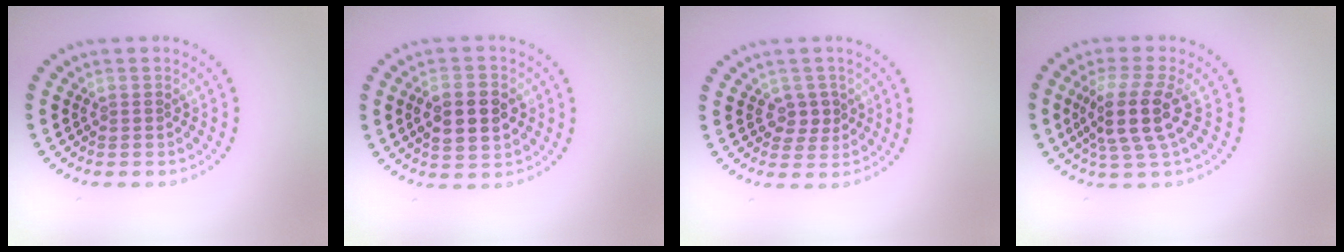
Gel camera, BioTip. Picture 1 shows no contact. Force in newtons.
{"total": 4.6, "press": 4.6, "slide": 0.2}
{"total": 1.7, "press": 1.5, "slide": 0.8}
{"total": 4.3, "press": 3.5, "slide": 2.4}